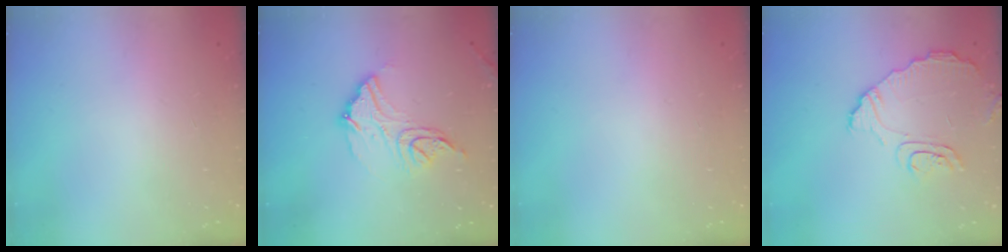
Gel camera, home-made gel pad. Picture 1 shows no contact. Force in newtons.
{"total": 12.8, "press": 12.8, "slide": 0.7}
{"total": 0.0}
{"total": 9.0, "press": 9.0, "slide": 0.8}